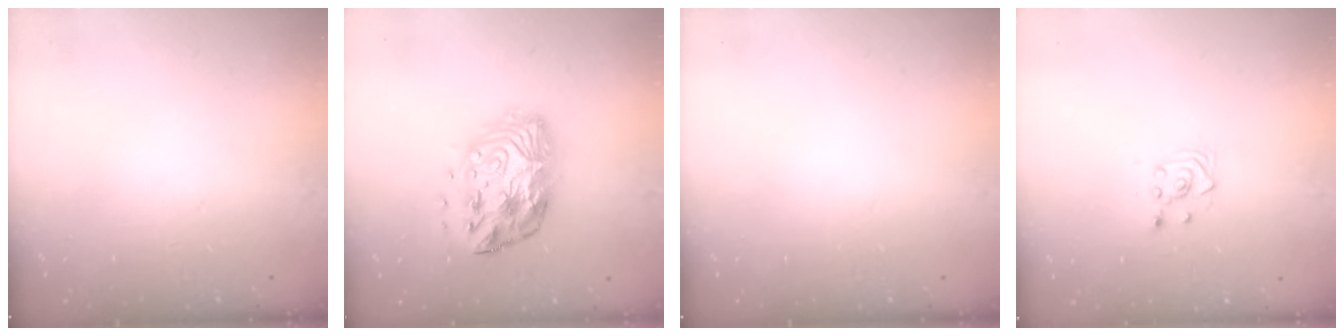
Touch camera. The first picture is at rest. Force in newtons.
{"total": 15.1, "press": 15.1, "slide": 0.7}
{"total": 0.0}
{"total": 3.6, "press": 3.4, "slide": 1.4}